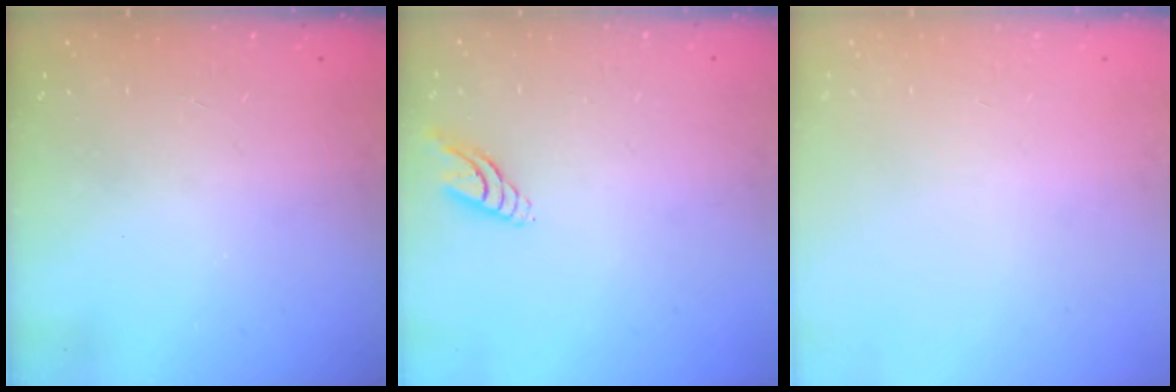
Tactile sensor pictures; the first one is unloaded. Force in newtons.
{"total": 6.0, "press": 5.9, "slide": 0.9}
{"total": 0.0}